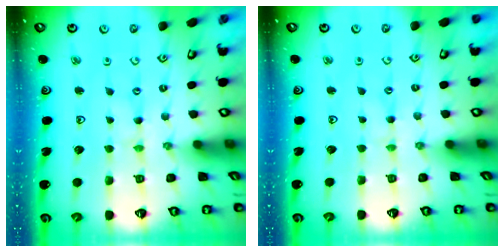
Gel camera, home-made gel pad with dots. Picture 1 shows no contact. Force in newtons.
{"total": 0.7, "press": 0.7, "slide": 0.2}